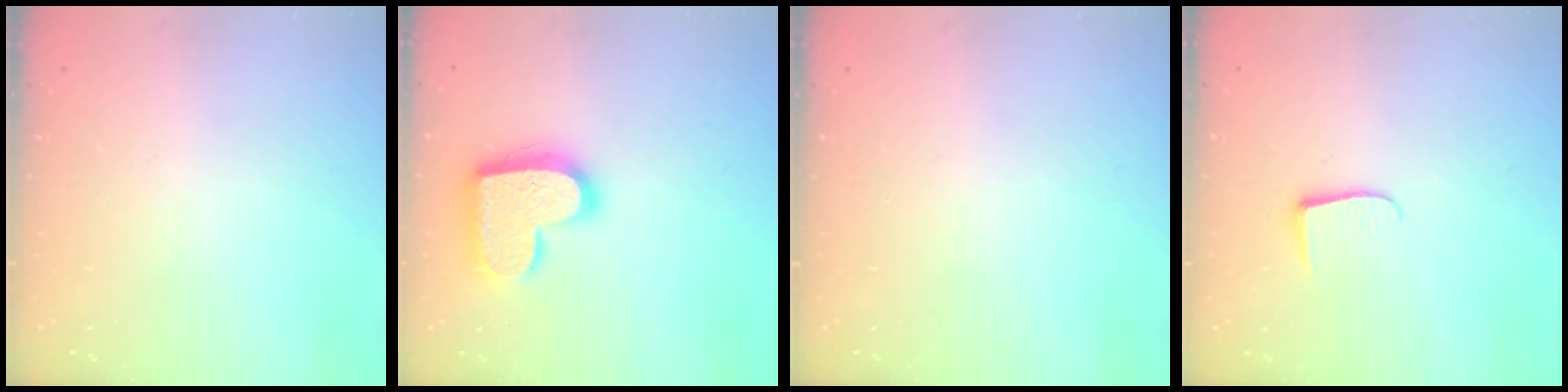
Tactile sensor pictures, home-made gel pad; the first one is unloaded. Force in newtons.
{"total": 18.5, "press": 18.5, "slide": 1.0}
{"total": 0.0}
{"total": 6.0, "press": 5.9, "slide": 0.6}